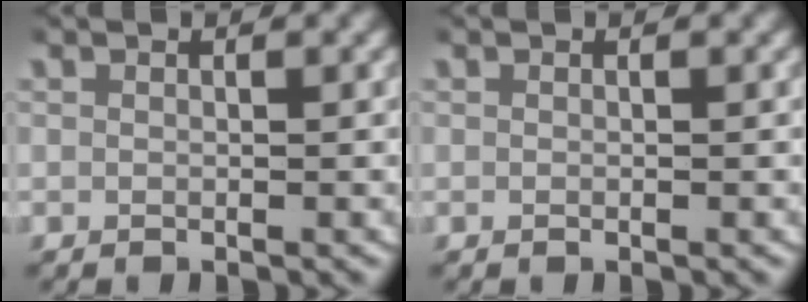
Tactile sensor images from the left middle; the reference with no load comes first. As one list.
[{"total": 0.0}]